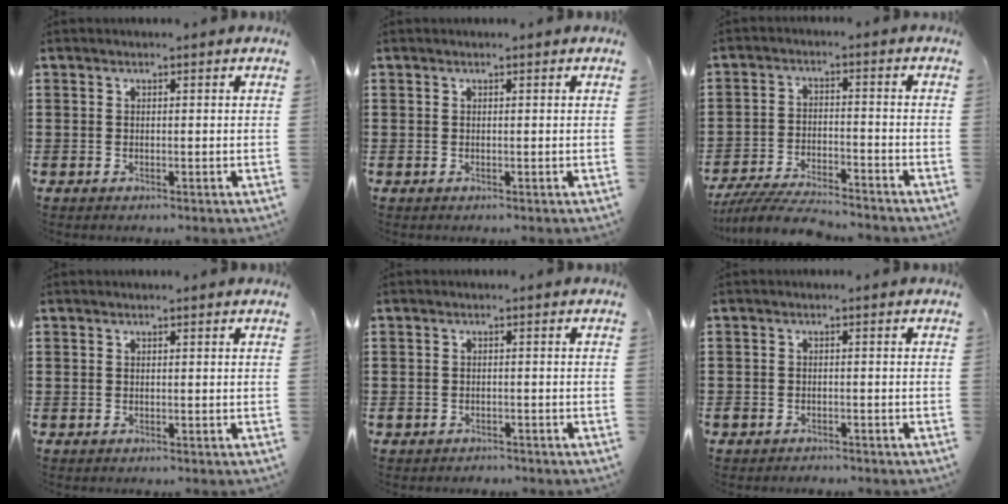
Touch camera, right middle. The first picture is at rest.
{"total": 0.0}
{"total": 6.4, "force": [-6.1, 0.6, 1.8], "torque": [-0.034, 0.005, -0.119]}
{"total": 0.0}
{"total": 1.3, "force": [-1.2, 0.6, -0.1], "torque": [-0.003, 0.002, -0.028]}
{"total": 1.5, "force": [-1.4, 0.5, -0.1], "torque": [-0.003, 0.002, -0.034]}